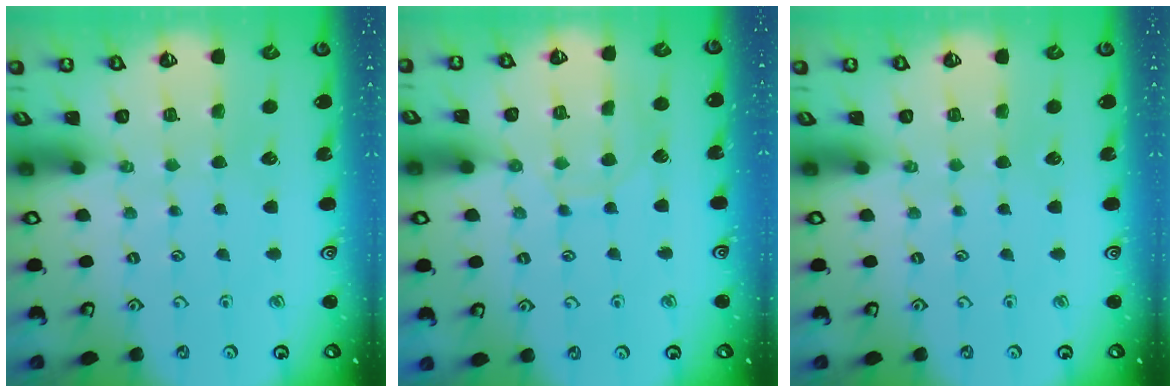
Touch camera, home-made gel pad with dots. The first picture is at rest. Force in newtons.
{"total": 6.0, "press": 6.0, "slide": 0.5}
{"total": 0.0}